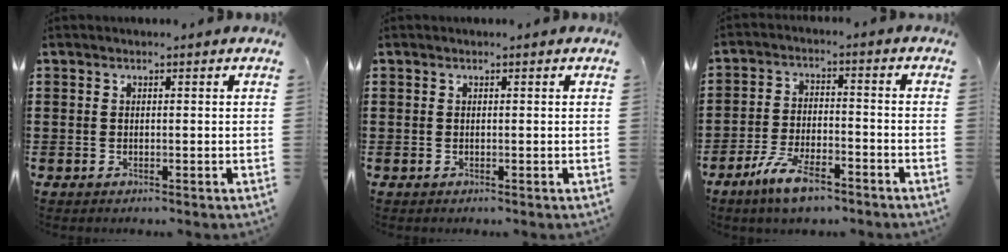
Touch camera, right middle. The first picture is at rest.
{"total": 0.0}
{"total": 7.4, "force": [-5.5, 2.1, 4.6], "torque": [-0.103, -0.001, -0.105]}